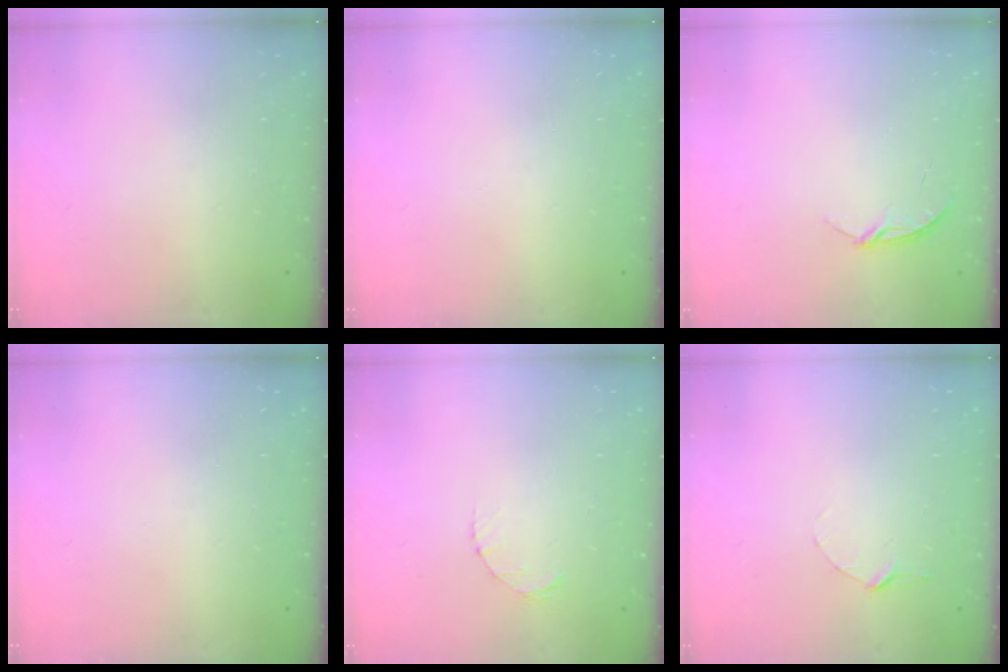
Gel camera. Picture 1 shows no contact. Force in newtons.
{"total": 0.0}
{"total": 3.7, "press": 3.7, "slide": 0.3}
{"total": 0.0}
{"total": 1.4, "press": 1.4, "slide": 0.2}
{"total": 4.7, "press": 4.7, "slide": 0.5}